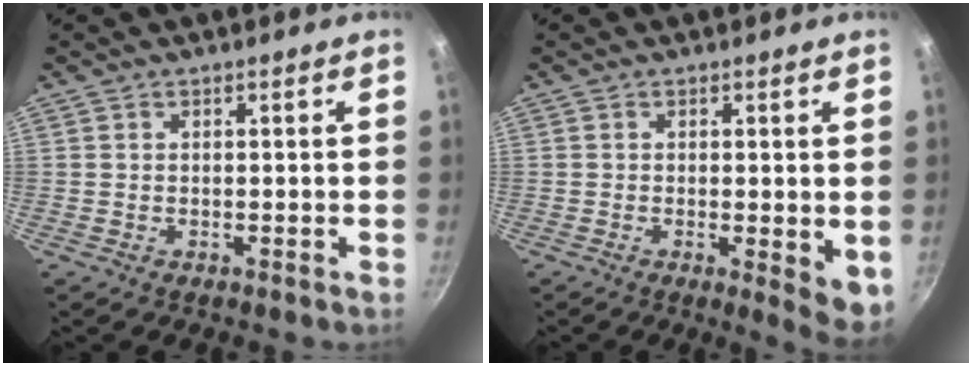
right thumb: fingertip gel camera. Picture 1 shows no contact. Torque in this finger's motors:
{"motor_torque": [0.01, 0.37, 0.07, -0.12, 0.00]}